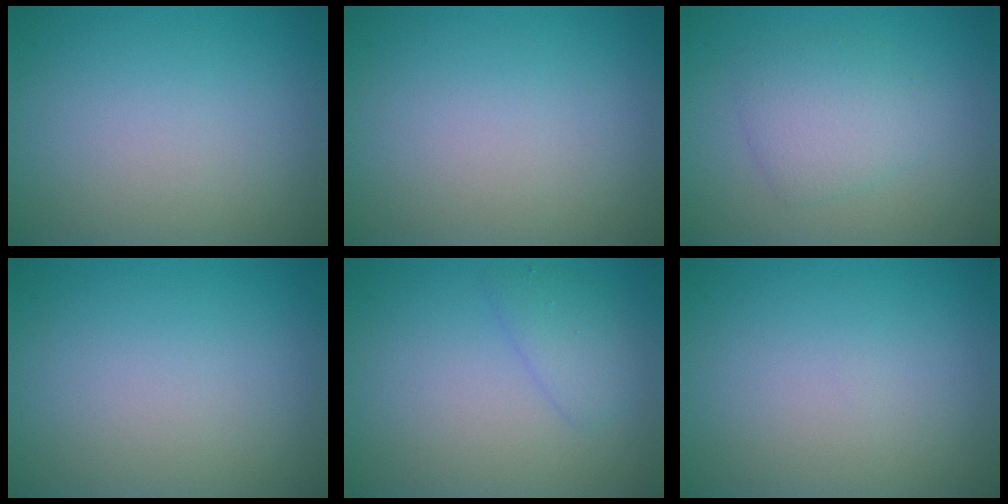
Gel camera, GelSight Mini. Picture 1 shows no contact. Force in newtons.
{"total": 0.0}
{"total": 2.9, "press": 2.9, "slide": 0.1}
{"total": 0.0}
{"total": 1.9, "press": 1.9, "slide": 0.1}
{"total": 0.0}